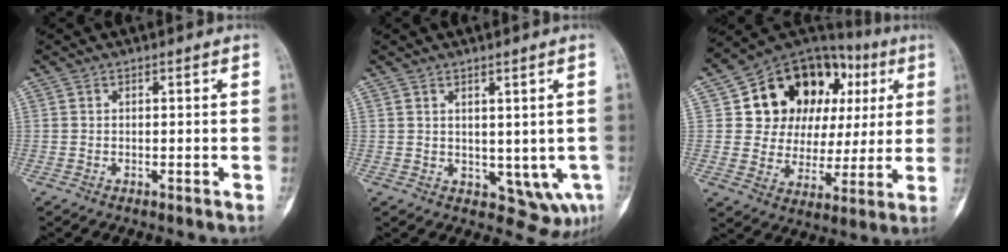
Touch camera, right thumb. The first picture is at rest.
{"total": 6.1, "force": [0.6, 3.8, 4.7], "torque": [-0.038, -0.017, 0.025]}
{"total": 22.4, "force": [7.0, 16.3, 13.7], "torque": [-0.141, 0.029, 0.117]}